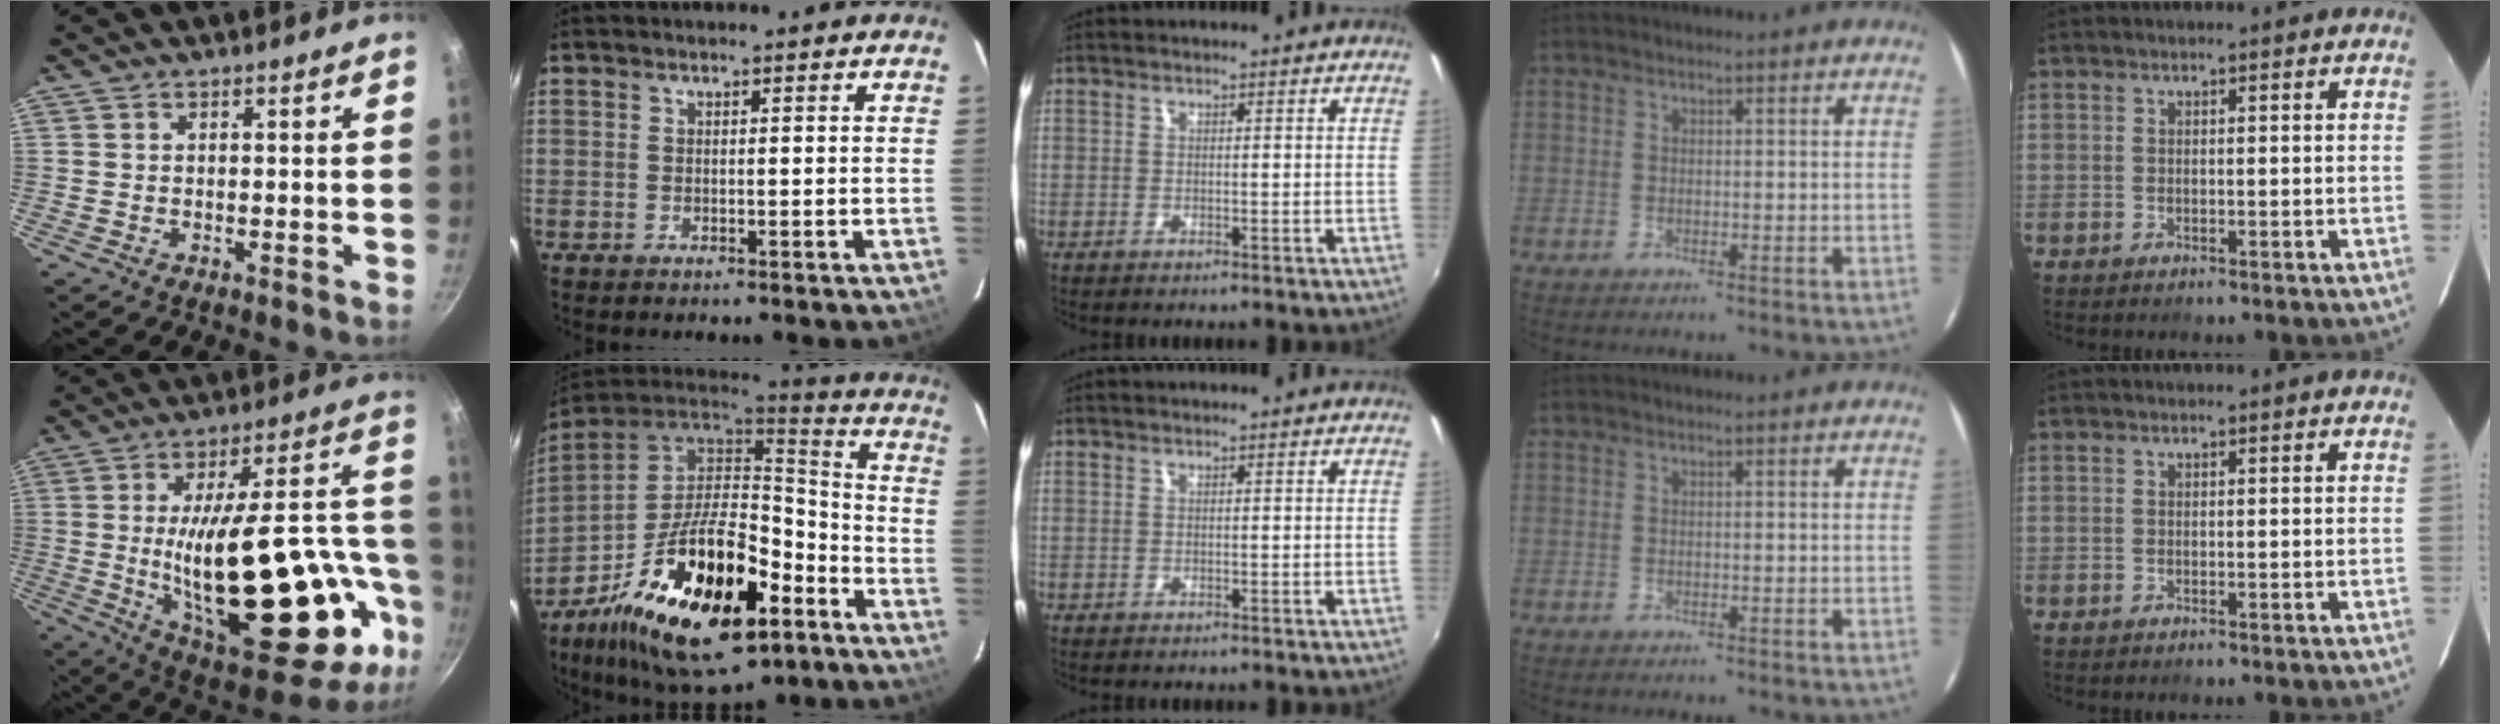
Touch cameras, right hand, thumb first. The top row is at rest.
{"thumb": {"total": 35.1, "force": [-7.4, 14.4, 31.1], "torque": [-0.430, 0.022, -0.080]}, "index": {"total": 27.0, "force": [-12.4, 11.7, 20.9], "torque": [-0.388, -0.024, -0.193]}}